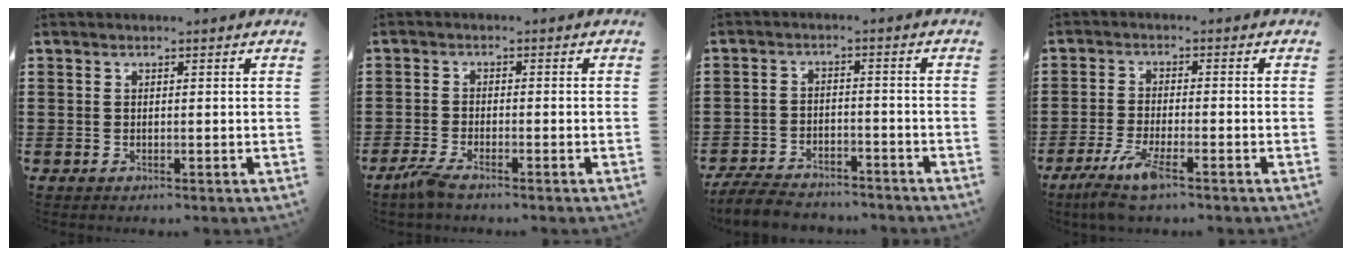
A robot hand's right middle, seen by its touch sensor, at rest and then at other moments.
{"total": 2.8, "force": [-2.1, 0.3, 1.7], "torque": [-0.051, -0.007, -0.046]}
{"total": 5.6, "force": [-5.4, 1.1, 1.3], "torque": [-0.029, 0.008, -0.108]}
{"total": 5.6, "force": [-3.9, 0.6, 4.0], "torque": [-0.090, -0.018, -0.075]}